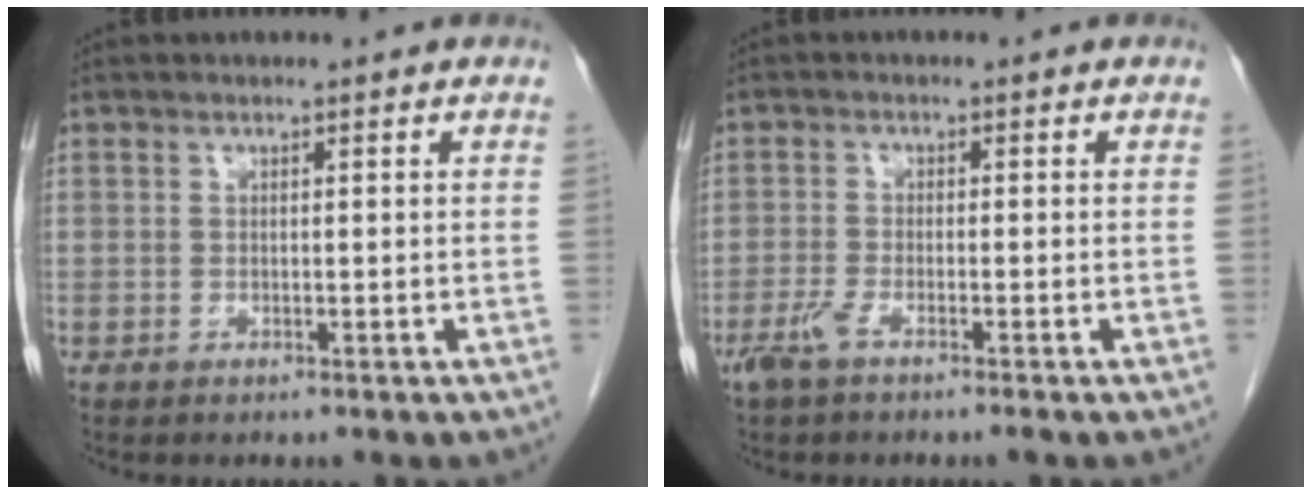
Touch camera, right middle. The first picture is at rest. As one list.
[{"total": 2.8, "force": [-2.0, 0.1, 2.0], "torque": [-0.045, -0.005, -0.046]}]